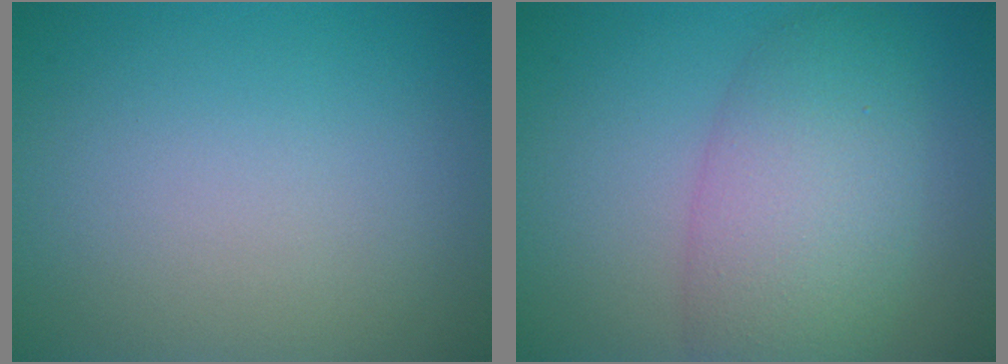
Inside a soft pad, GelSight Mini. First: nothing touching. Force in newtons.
{"total": 6.6, "press": 6.6, "slide": 0.4}